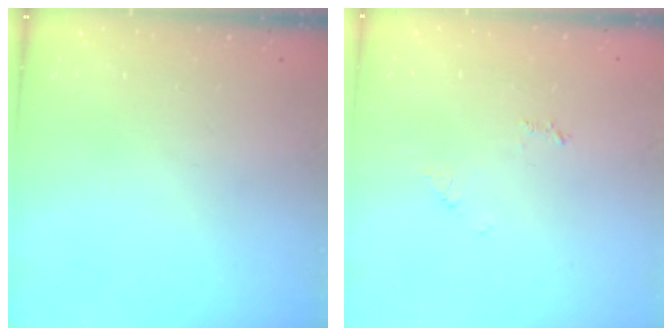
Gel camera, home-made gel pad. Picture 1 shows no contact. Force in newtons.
{"total": 4.1, "press": 4.0, "slide": 0.4}